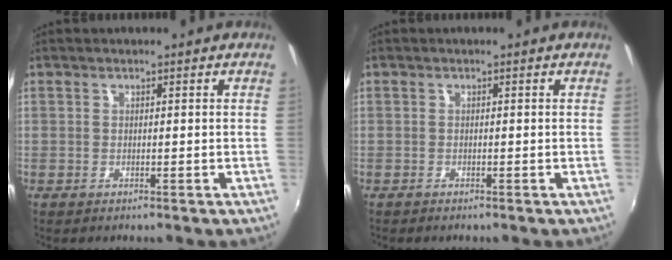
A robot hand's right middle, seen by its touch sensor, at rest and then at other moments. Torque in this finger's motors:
{"motor_torque": [-0.20, 0.12, -0.04, -0.01]}